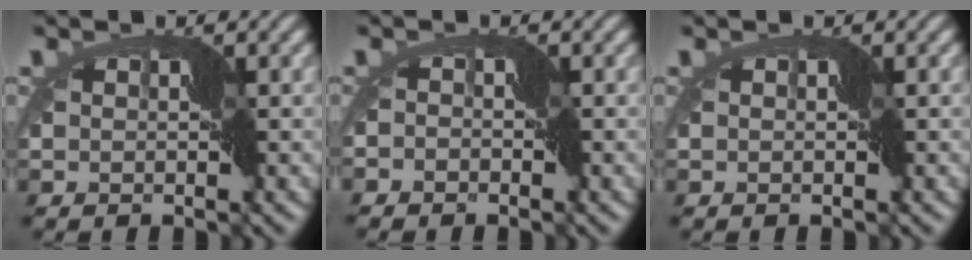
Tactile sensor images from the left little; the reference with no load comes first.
{"total": 2.7, "force": [-2.3, 1.3, 0.3], "torque": [0.000, 0.000, -0.042]}
{"total": 0.0}